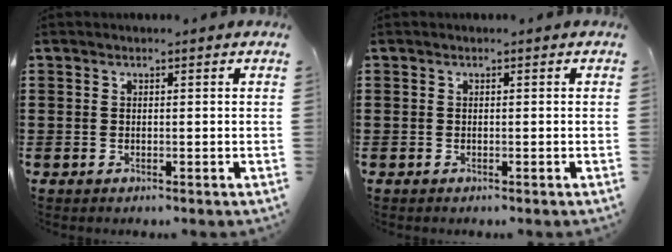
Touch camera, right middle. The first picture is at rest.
{"total": 0.0}